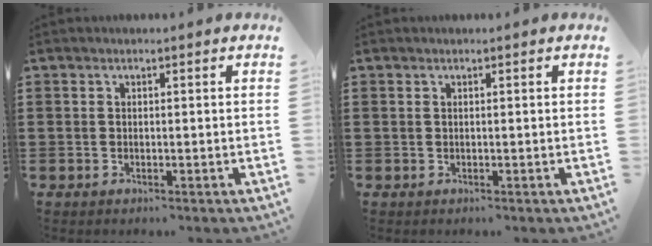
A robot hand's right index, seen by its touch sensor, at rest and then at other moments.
{"total": 0.0}